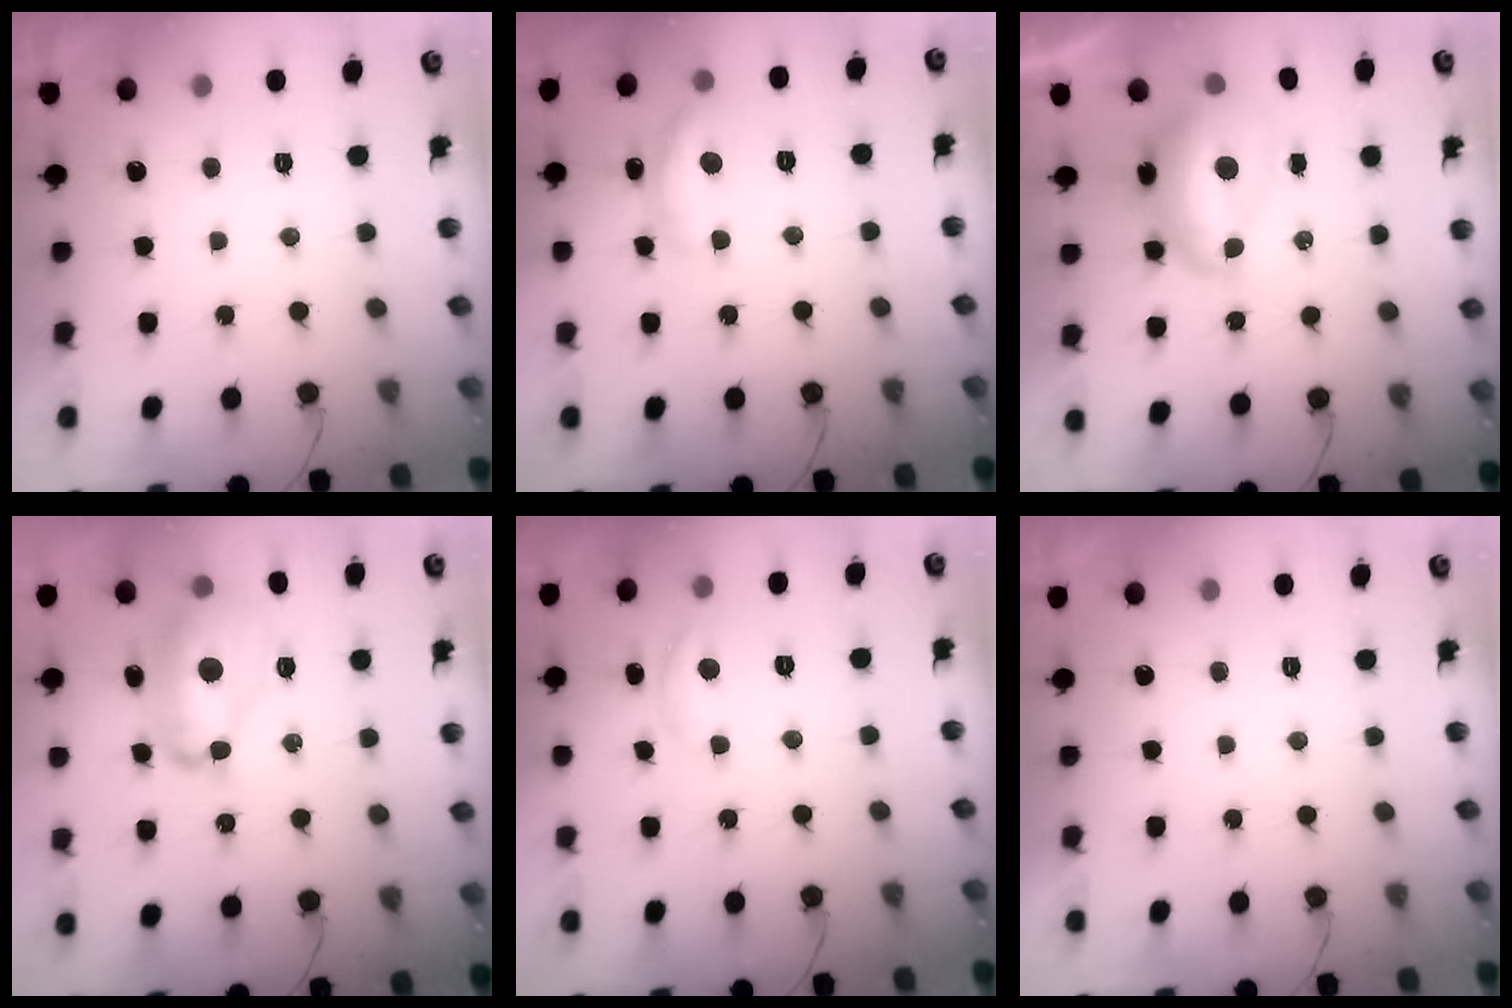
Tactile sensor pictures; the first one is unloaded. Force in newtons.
{"total": 13.2, "press": 13.1, "slide": 0.7}
{"total": 10.9, "press": 10.9, "slide": 0.8}
{"total": 14.5, "press": 14.4, "slide": 1.6}
{"total": 6.6, "press": 6.6, "slide": 0.4}
{"total": 0.0}